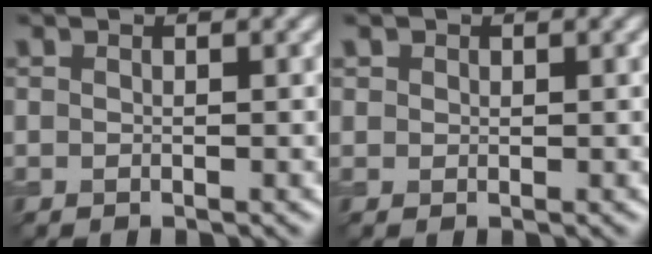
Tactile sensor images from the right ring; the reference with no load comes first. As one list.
[{"total": 0.9, "force": [0.4, 0.8, 0.1], "torque": [0.002, -0.003, 0.005]}]